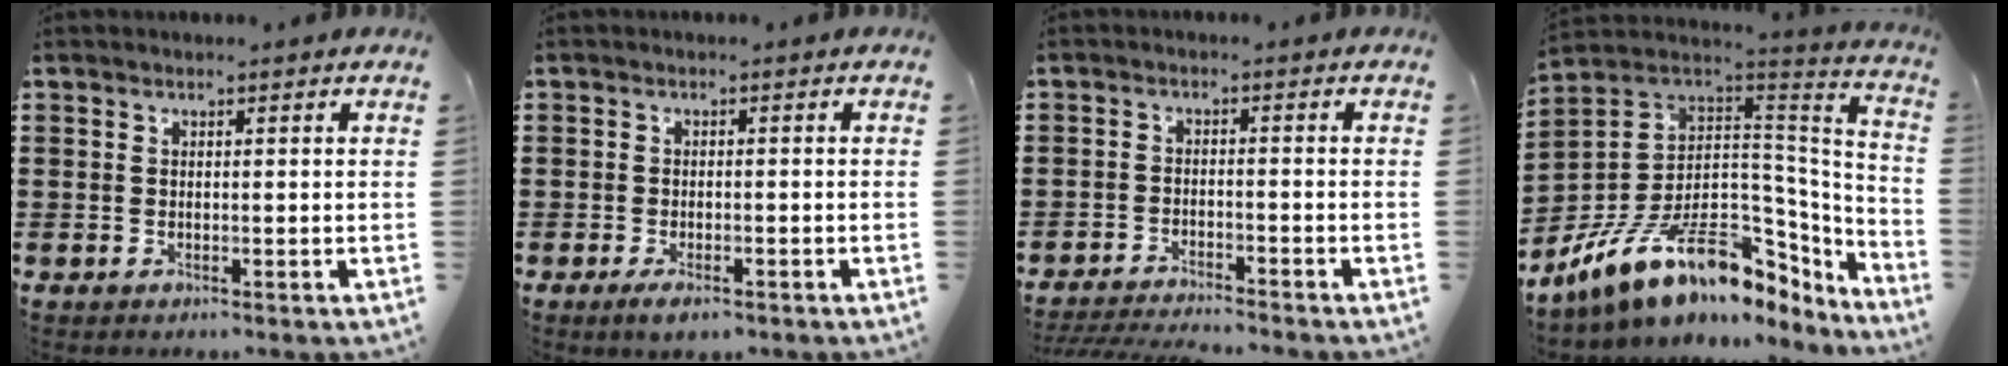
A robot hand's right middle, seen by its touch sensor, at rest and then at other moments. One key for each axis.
{"total": 2.0, "fx": -1.4, "fy": 0.8, "fz": 1.2, "tx": -0.028, "ty": -0.001, "tz": -0.029}
{"total": 3.2, "fx": -3.2, "fy": 0.0, "fz": 0.5, "tx": -0.018, "ty": -0.003, "tz": -0.069}
{"total": 15.9, "fx": -7.7, "fy": 8.3, "fz": 11.2, "tx": -0.242, "ty": 0.004, "tz": -0.137}